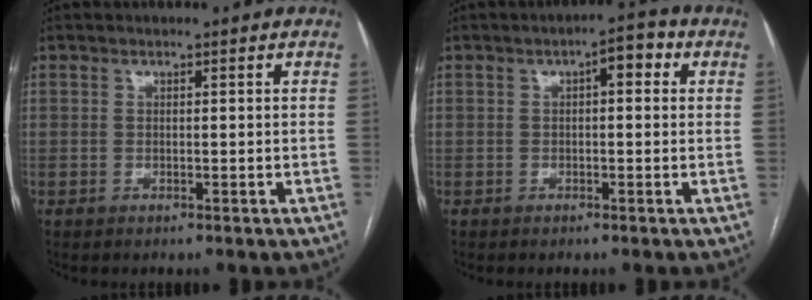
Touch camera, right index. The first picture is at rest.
{"total": 4.0, "force": [1.0, 1.3, 3.6], "torque": [-0.049, 0.019, 0.011]}